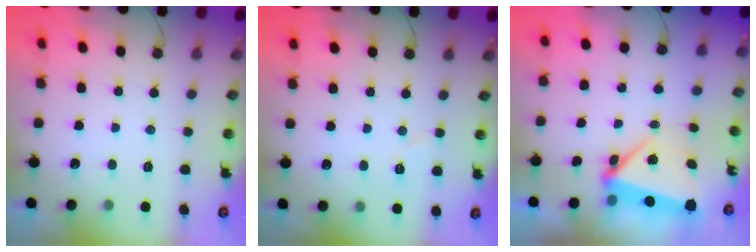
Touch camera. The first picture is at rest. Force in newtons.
{"total": 4.6, "press": 4.4, "slide": 1.2}
{"total": 8.1, "press": 4.9, "slide": 6.4}